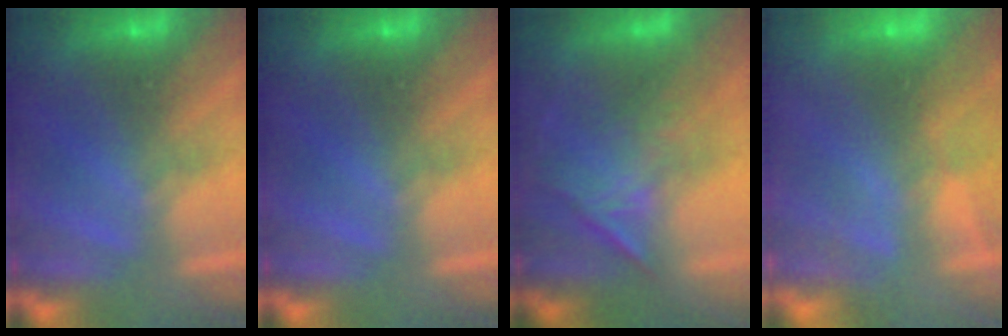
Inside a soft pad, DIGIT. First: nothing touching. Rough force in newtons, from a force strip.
{"total": 0.0}
{"total": 1.2}
{"total": 2.8}